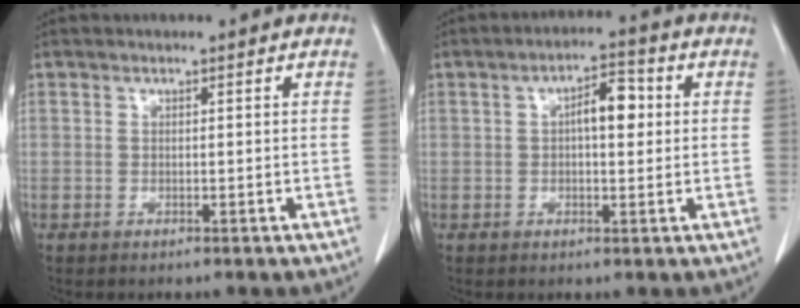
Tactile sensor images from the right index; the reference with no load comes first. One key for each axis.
{"total": 5.4, "fx": 0.8, "fy": 2.0, "fz": 5.0, "tx": -0.080, "ty": 0.015, "tz": 0.010}